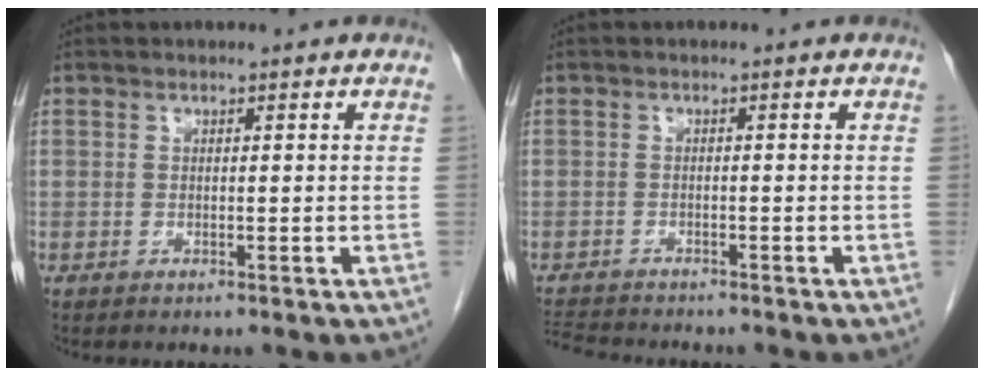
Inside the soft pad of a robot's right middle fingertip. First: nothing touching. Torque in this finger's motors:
{"motor_torque": [0.18, -0.13, -0.03, 0.00]}